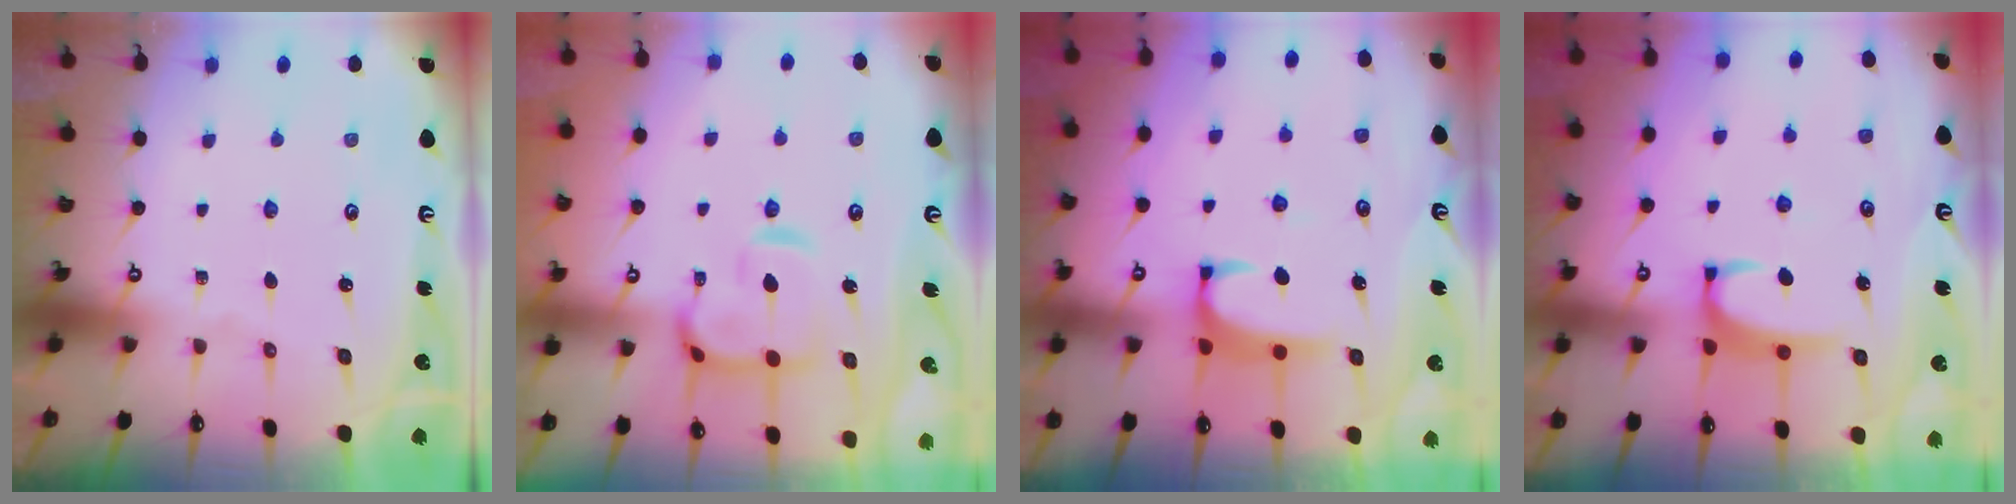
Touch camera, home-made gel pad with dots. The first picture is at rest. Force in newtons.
{"total": 6.7, "press": 6.5, "slide": 1.4}
{"total": 2.0, "press": 1.9, "slide": 0.7}
{"total": 3.1, "press": 3.1, "slide": 0.3}